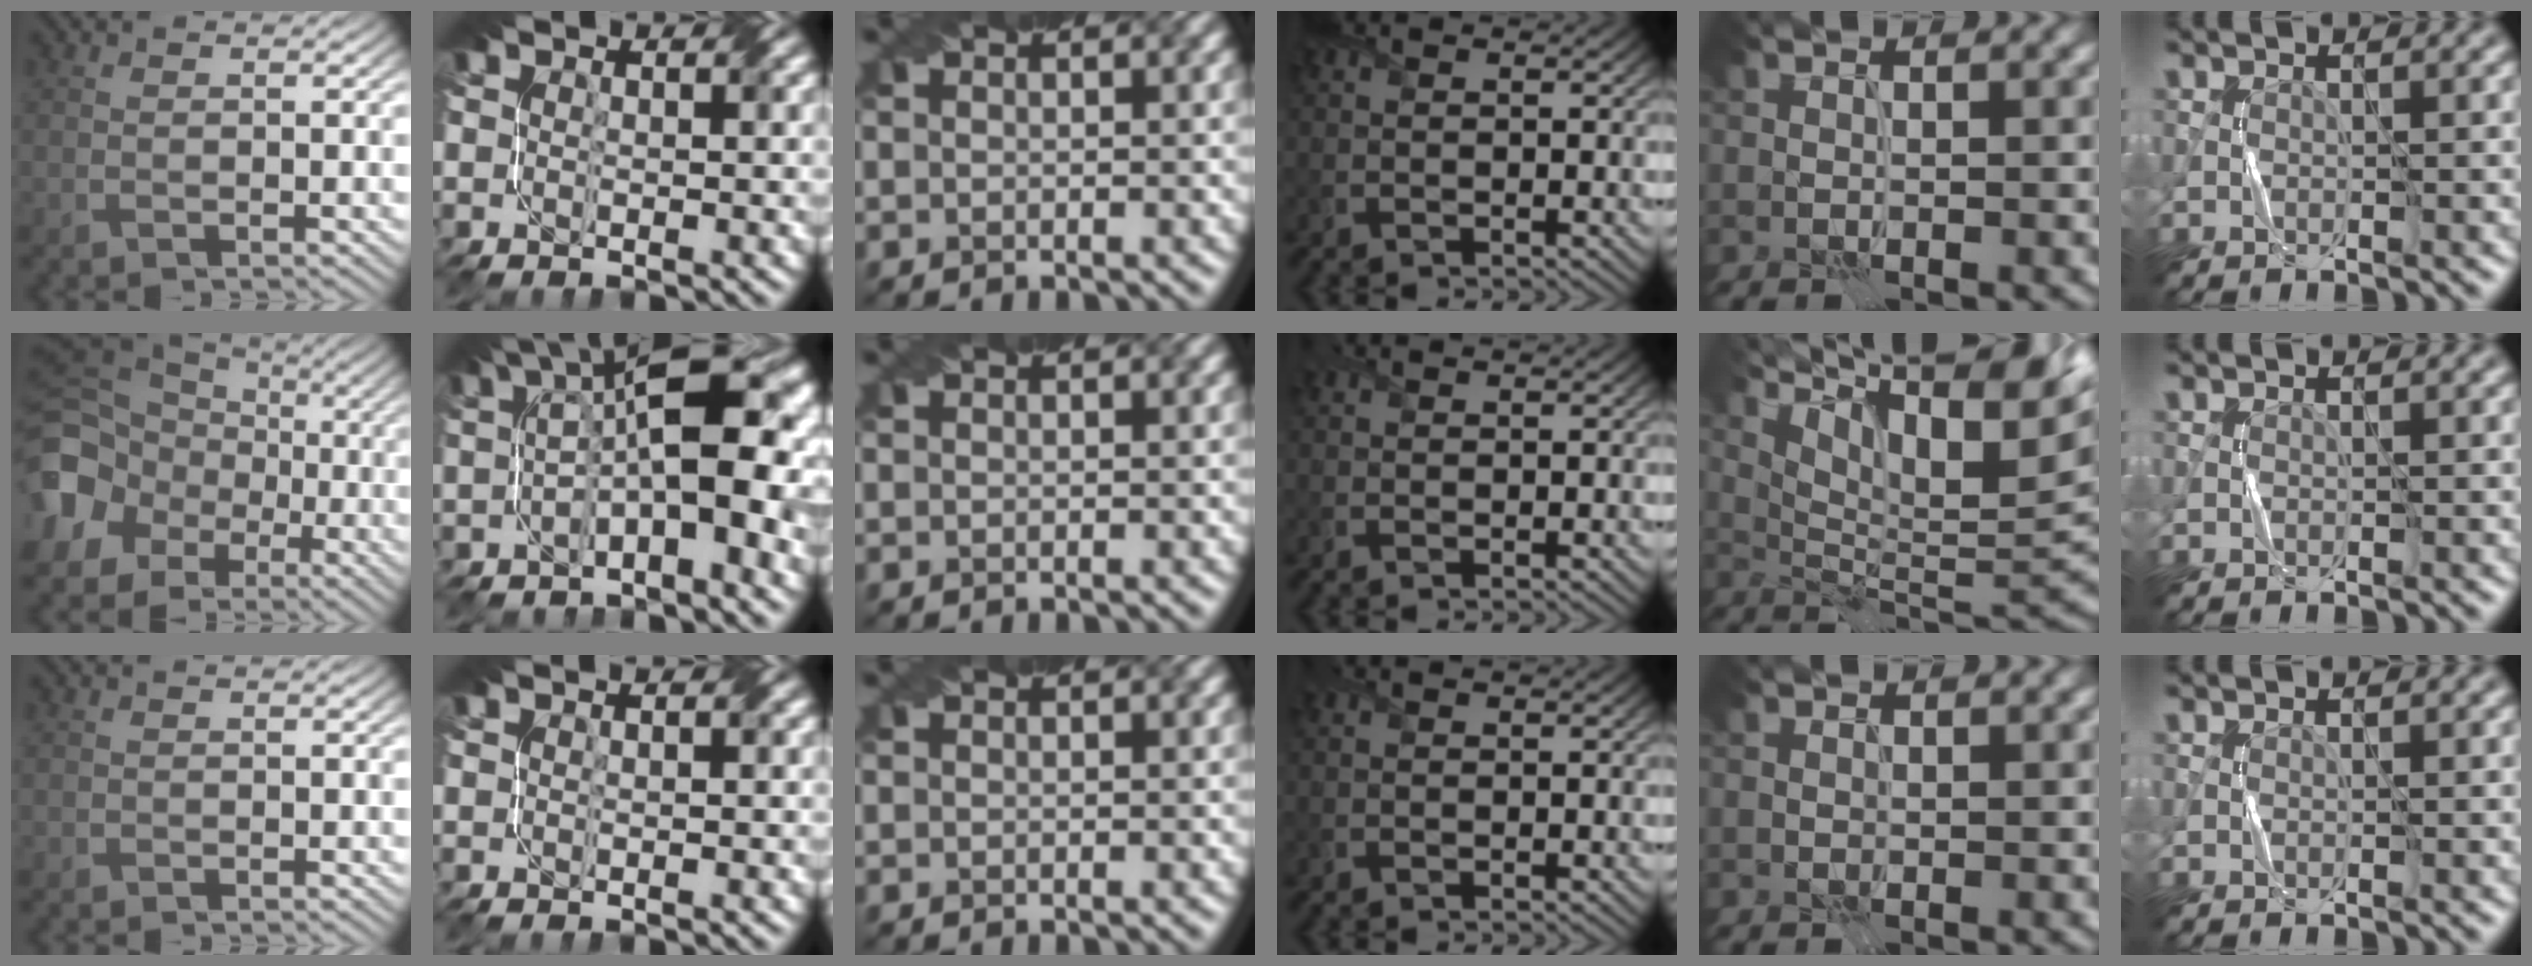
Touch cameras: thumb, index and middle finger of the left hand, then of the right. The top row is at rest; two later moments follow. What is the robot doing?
{"motion": "fold", "object": "napkin"}